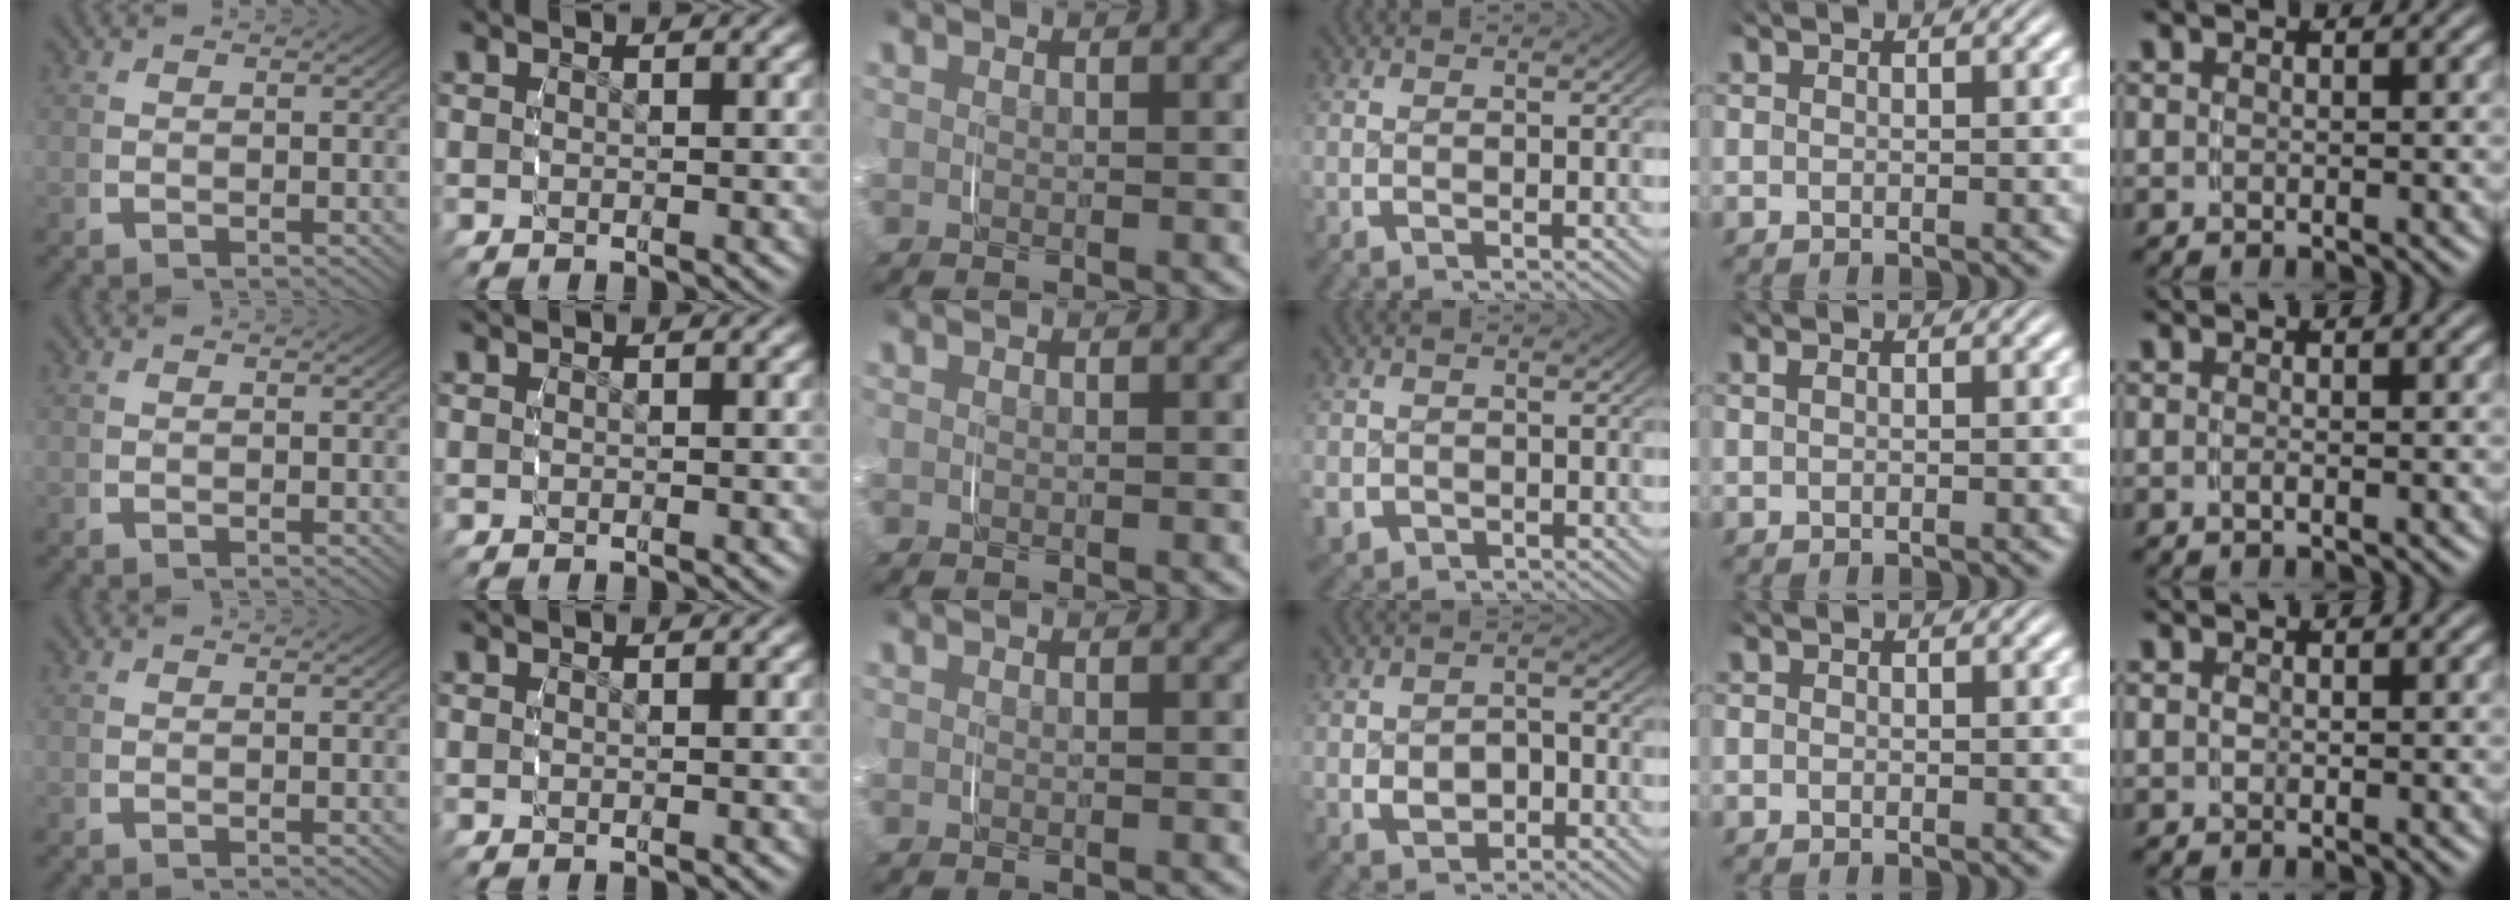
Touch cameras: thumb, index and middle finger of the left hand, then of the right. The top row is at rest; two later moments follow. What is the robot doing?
{"motion": "grasp_and_lifting", "object": "paper"}